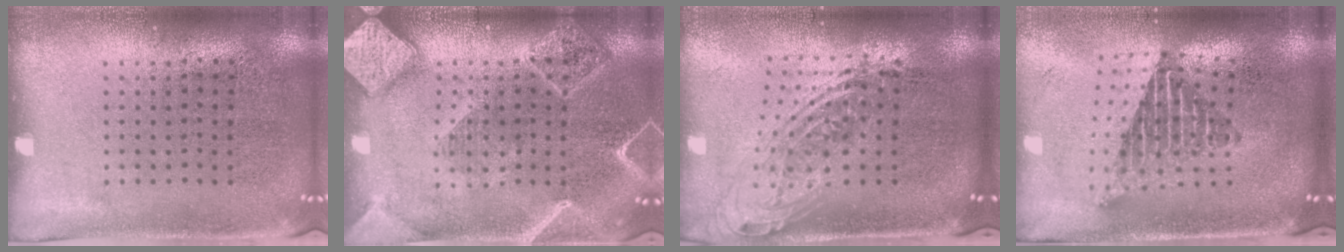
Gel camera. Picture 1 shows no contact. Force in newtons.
{"total": 2.3, "press": 2.2, "slide": 0.3}
{"total": 2.0, "press": 1.5, "slide": 1.2}
{"total": 2.1, "press": 1.6, "slide": 1.4}